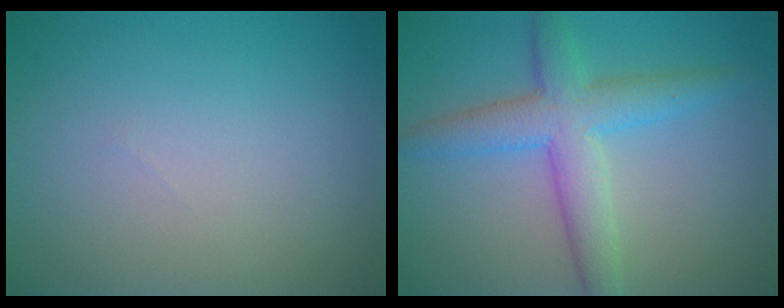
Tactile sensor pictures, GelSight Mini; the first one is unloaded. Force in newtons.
{"total": 5.3, "press": 5.3, "slide": 0.1}